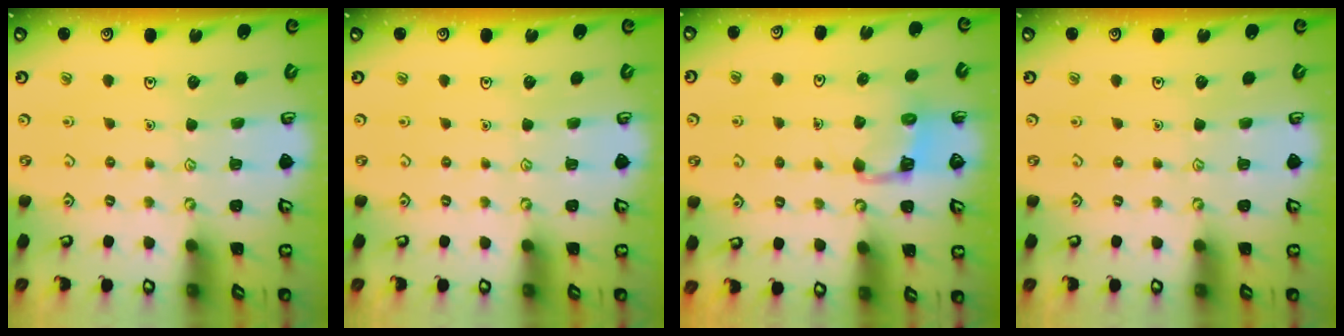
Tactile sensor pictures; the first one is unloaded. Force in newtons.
{"total": 0.0}
{"total": 2.8, "press": 2.8, "slide": 0.2}
{"total": 0.0}